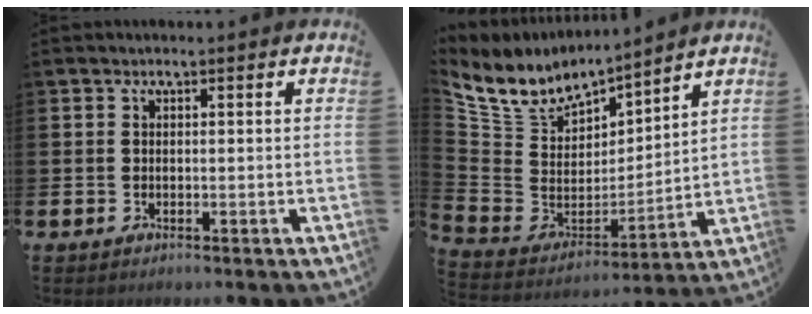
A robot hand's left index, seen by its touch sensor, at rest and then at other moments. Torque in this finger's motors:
{"motor_torque": [0.49, -0.46, 0.30, 0.15]}